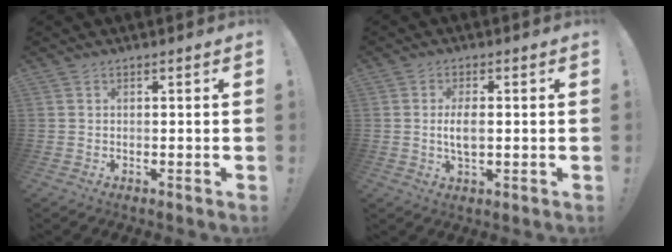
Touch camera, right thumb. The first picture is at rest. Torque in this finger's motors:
{"motor_torque": [0.33, 0.57, 0.50, -0.04, 0.00]}